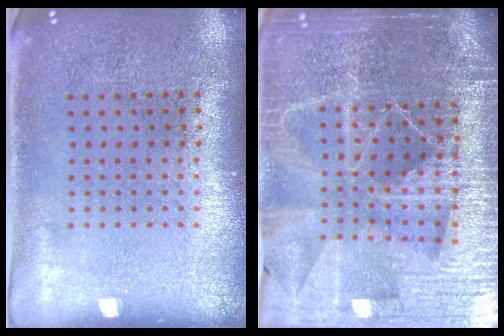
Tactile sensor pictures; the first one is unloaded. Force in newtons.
{"total": 5.6, "press": 5.0, "slide": 2.6}